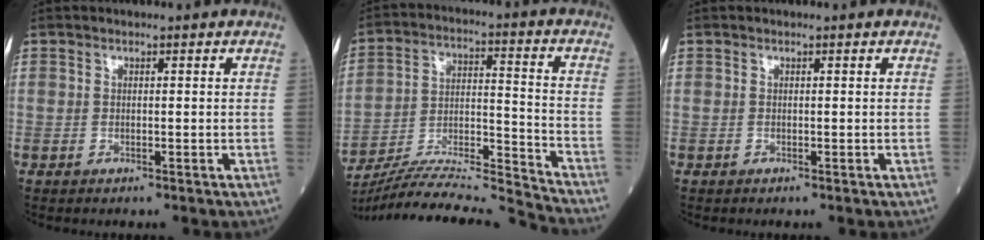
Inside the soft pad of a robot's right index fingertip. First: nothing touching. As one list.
[{"total": 18.8, "force": [-18.0, -2.0, 5.1], "torque": [-0.096, 0.008, -0.301]}, {"total": 0.0}]